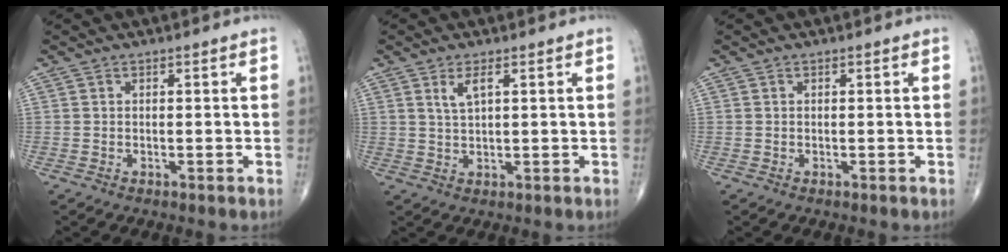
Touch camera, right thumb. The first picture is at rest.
{"total": 3.2, "force": [1.4, 1.0, 2.6], "torque": [-0.056, -0.005, 0.032]}
{"total": 0.0}